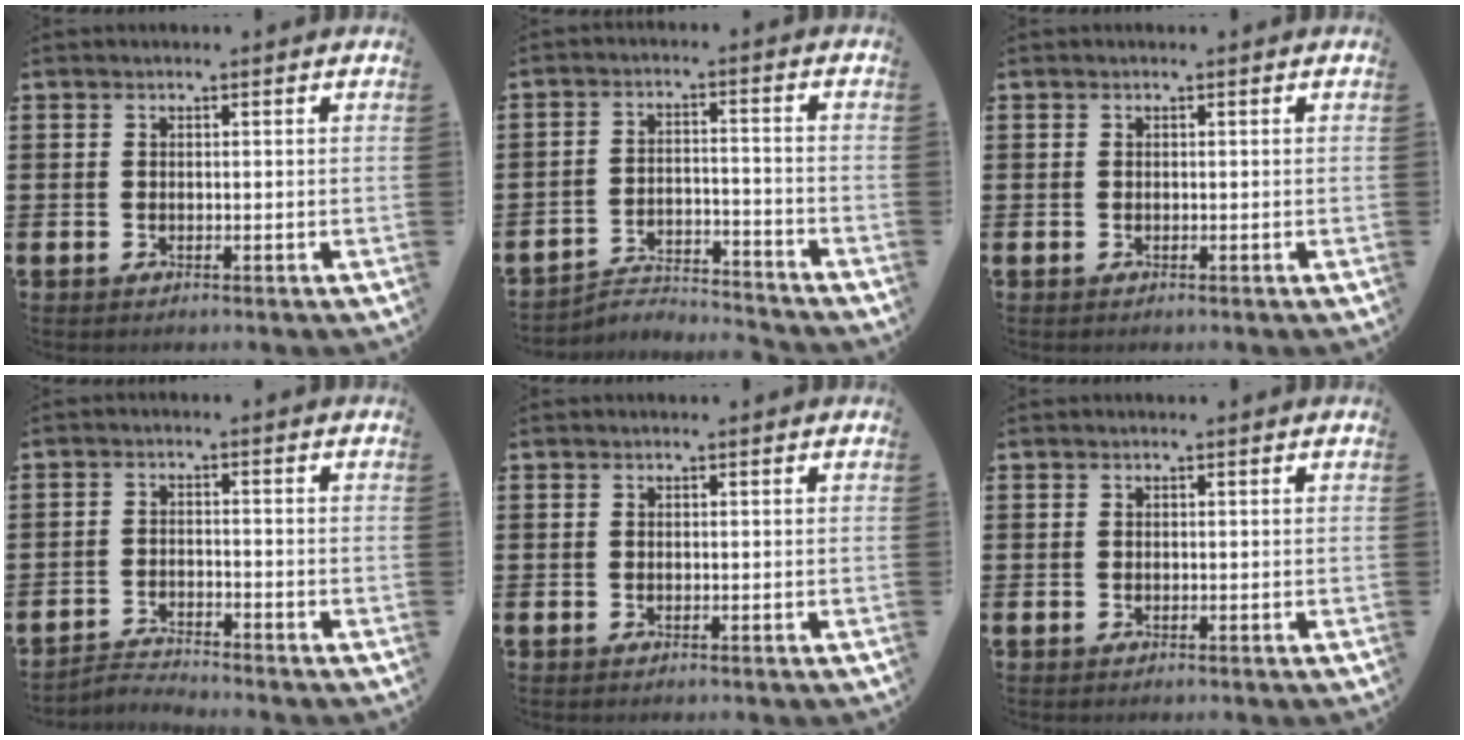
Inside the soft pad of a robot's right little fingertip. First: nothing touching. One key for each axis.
{"total": 3.9, "fx": -3.8, "fy": 0.6, "fz": 0.3, "tx": -0.011, "ty": 0.005, "tz": -0.083}
{"total": 0.0}
{"total": 2.3, "fx": -2.3, "fy": -0.1, "fz": 0.0, "tx": -0.005, "ty": 0.002, "tz": -0.051}
{"total": 0.0}
{"total": 0.0}